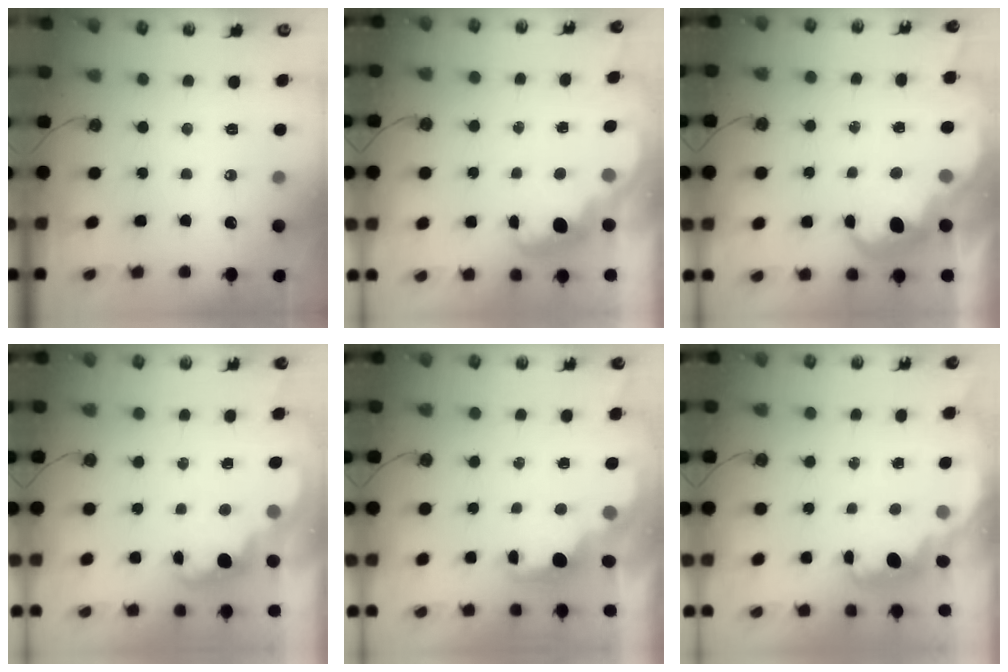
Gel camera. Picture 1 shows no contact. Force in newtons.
{"total": 2.7, "press": 2.6, "slide": 0.5}
{"total": 7.6, "press": 7.5, "slide": 0.6}
{"total": 2.2, "press": 2.1, "slide": 0.5}
{"total": 2.2, "press": 2.0, "slide": 0.8}
{"total": 2.3, "press": 2.2, "slide": 0.6}